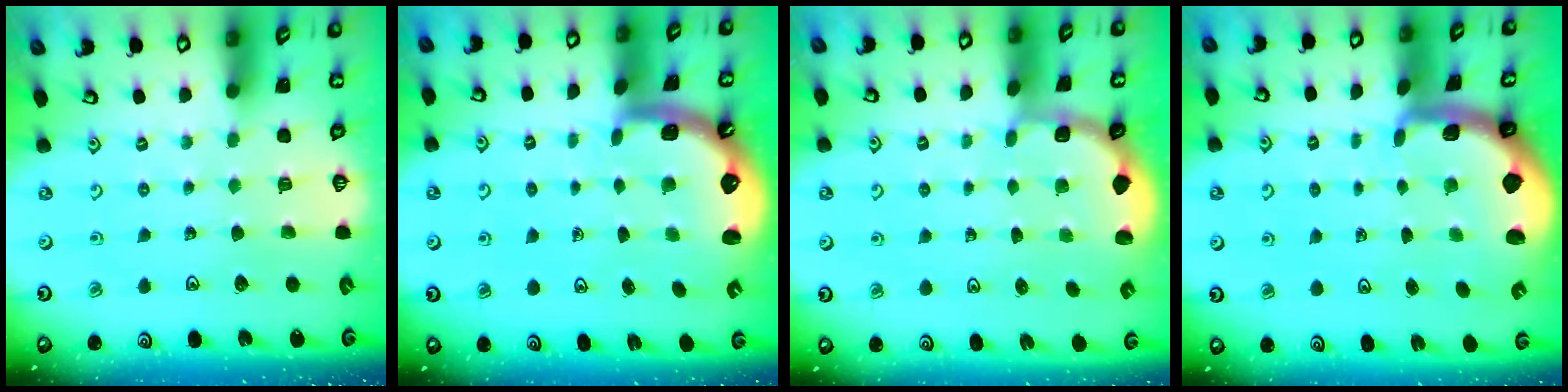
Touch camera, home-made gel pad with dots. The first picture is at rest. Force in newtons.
{"total": 1.5, "press": 1.4, "slide": 0.6}
{"total": 1.8, "press": 1.7, "slide": 0.7}
{"total": 1.8, "press": 1.7, "slide": 0.4}